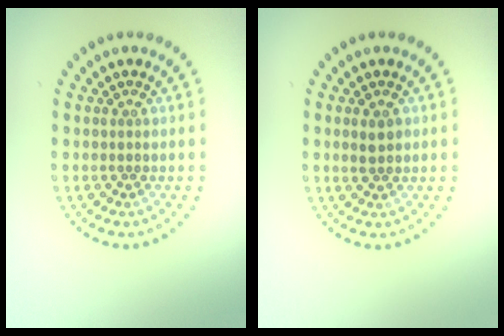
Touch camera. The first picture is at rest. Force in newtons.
{"total": 1.5, "press": 1.5, "slide": 0.1}